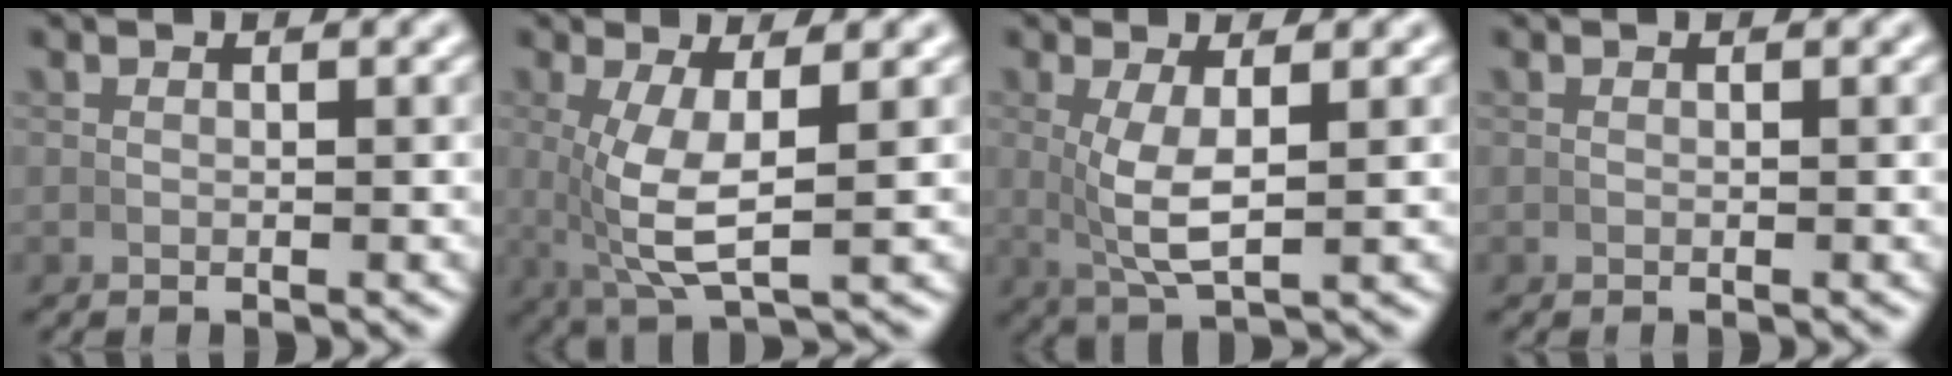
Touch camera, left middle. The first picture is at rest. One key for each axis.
{"total": 6.4, "fx": 0.3, "fy": 2.3, "fz": 6.0, "tx": -0.114, "ty": -0.012, "tz": 0.019}
{"total": 4.9, "fx": 0.4, "fy": 1.6, "fz": 4.6, "tx": -0.094, "ty": -0.009, "tz": 0.019}
{"total": 0.0}